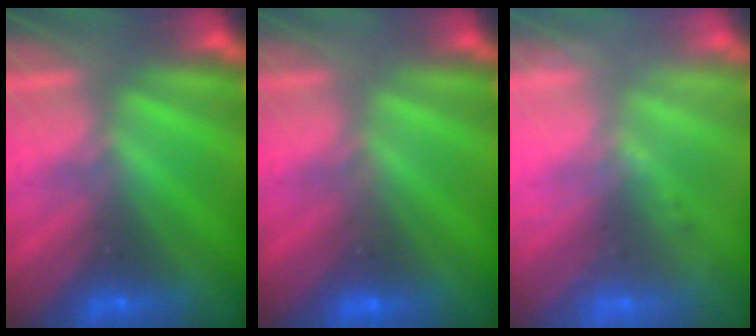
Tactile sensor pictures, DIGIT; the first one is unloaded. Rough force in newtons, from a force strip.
{"total": 2.7}
{"total": 2.4}